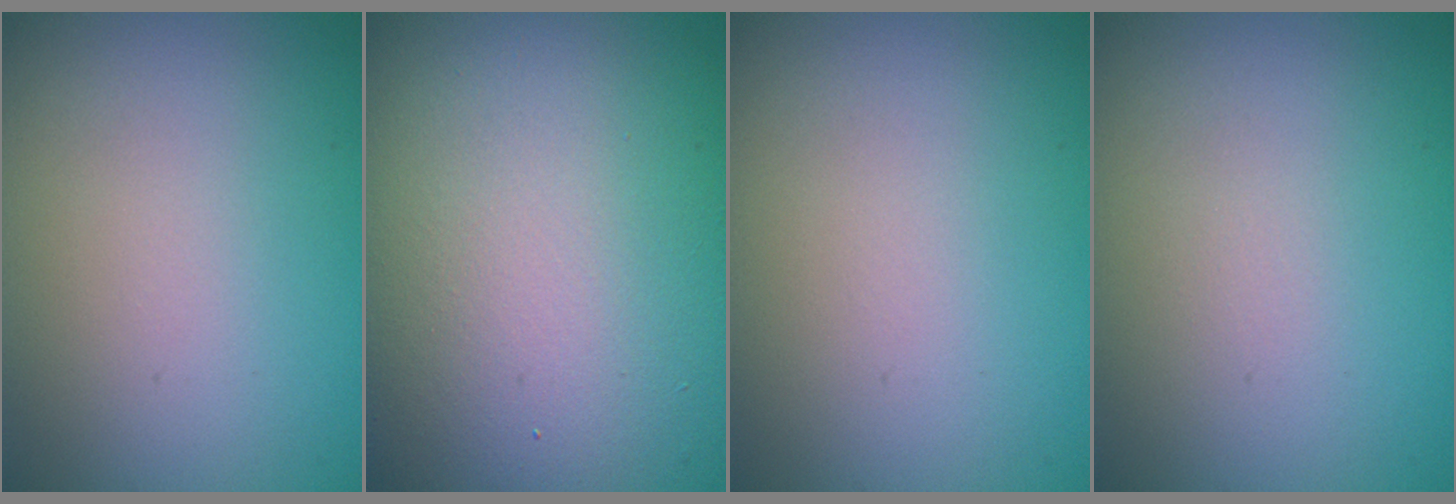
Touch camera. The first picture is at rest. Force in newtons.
{"total": 18.5, "press": 18.4, "slide": 1.2}
{"total": 0.0}
{"total": 0.0}